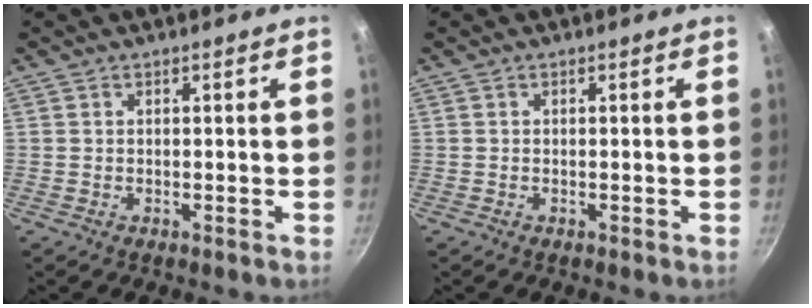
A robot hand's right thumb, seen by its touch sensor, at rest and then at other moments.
{"total": 0.0}